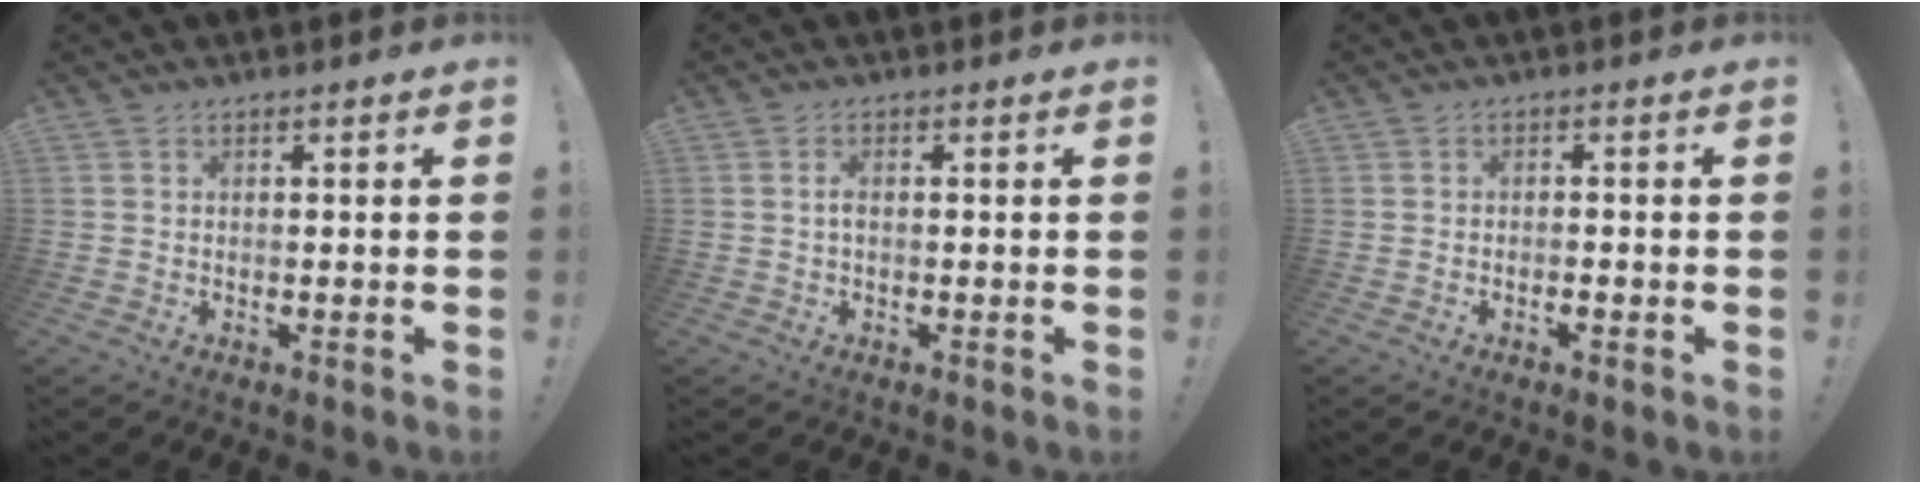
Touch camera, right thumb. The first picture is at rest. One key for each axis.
{"total": 1.5, "fx": -0.2, "fy": 0.4, "fz": 1.4, "tx": -0.029, "ty": 0.004, "tz": -0.005}
{"total": 1.4, "fx": -1.1, "fy": 0.4, "fz": 0.7, "tx": -0.017, "ty": 0.005, "tz": -0.017}